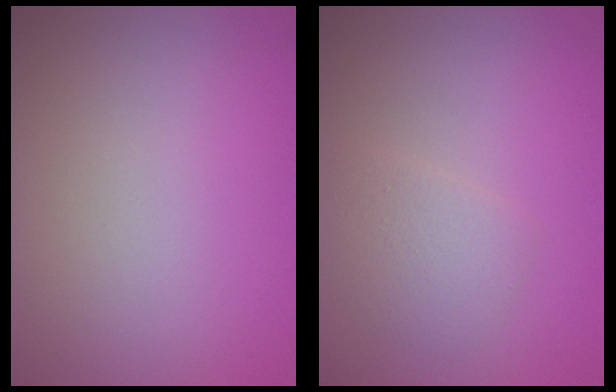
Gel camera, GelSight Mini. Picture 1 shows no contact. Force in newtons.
{"total": 2.2, "press": 2.2, "slide": 0.0}